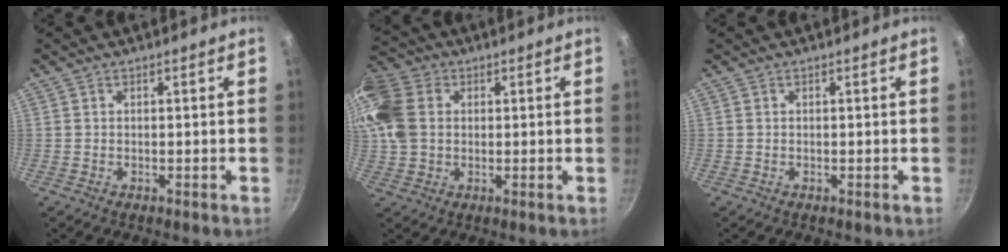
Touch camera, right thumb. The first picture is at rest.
{"total": 15.6, "force": [3.1, 12.1, 9.5], "torque": [-0.213, 0.021, 0.046]}
{"total": 0.0}